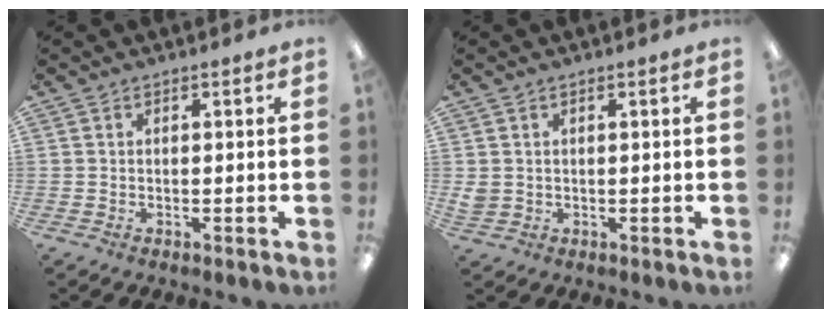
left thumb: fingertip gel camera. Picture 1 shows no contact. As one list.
[{"total": 2.0, "force": [0.6, 1.7, 0.7], "torque": [-0.015, 0.003, 0.011]}]